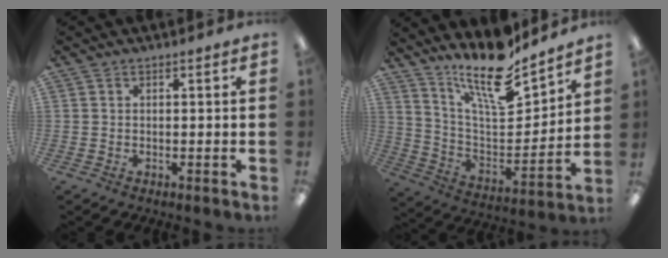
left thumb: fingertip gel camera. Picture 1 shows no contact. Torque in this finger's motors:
{"motor_torque": [0.22, 0.14, 1.40, -1.37, 0.30]}